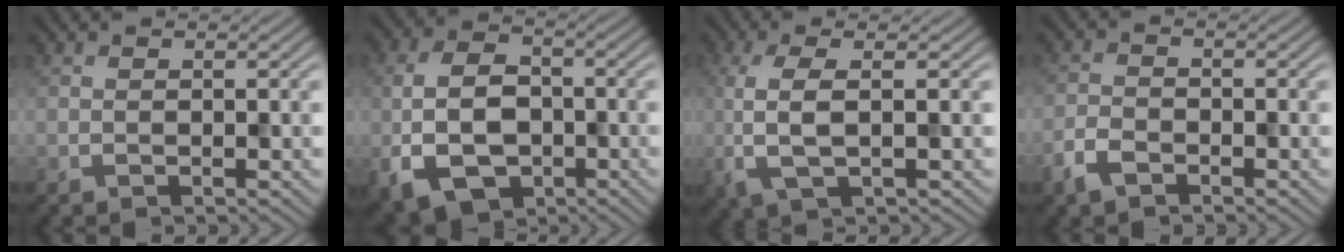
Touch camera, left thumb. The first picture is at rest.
{"total": 9.6, "force": [-2.9, 6.4, 6.6], "torque": [-0.147, -0.011, -0.061]}
{"total": 5.1, "force": [0.0, 1.6, 4.9], "torque": [-0.113, 0.002, -0.002]}
{"total": 3.1, "force": [-2.2, 1.5, 1.7], "torque": [-0.039, -0.004, -0.053]}